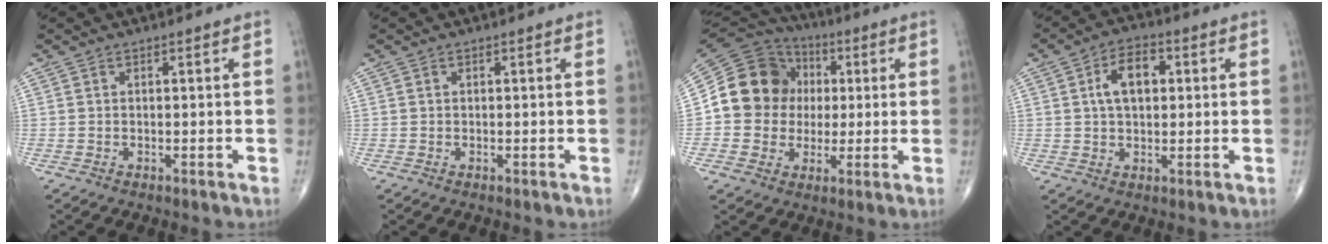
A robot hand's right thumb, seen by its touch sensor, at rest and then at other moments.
{"total": 0.0}
{"total": 15.4, "force": [0.9, 14.0, 6.4], "torque": [-0.087, 0.028, 0.013]}
{"total": 8.0, "force": [1.6, 4.8, 6.2], "torque": [-0.092, 0.012, 0.022]}